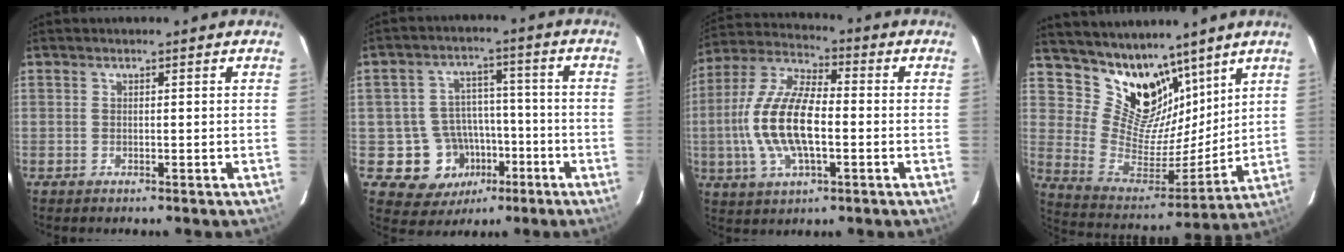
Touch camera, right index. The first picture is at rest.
{"total": 10.9, "force": [-4.4, 9.5, 2.9], "torque": [-0.066, 0.037, -0.045]}
{"total": 15.4, "force": [-2.2, 6.3, 13.9], "torque": [-0.287, 0.004, -0.044]}
{"total": 15.7, "force": [11.6, 8.9, 5.7], "torque": [-0.118, -0.013, 0.221]}